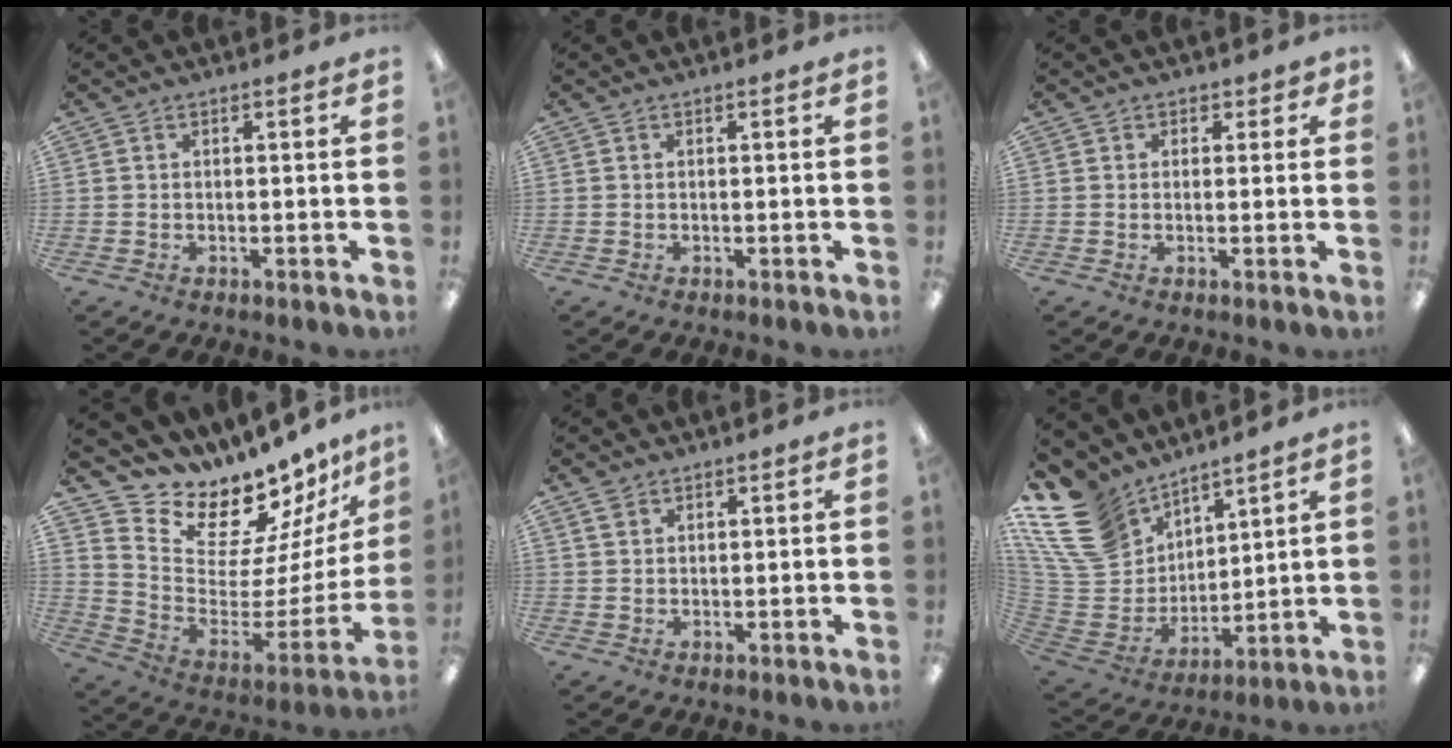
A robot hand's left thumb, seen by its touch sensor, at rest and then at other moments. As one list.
[{"total": 0.0}, {"total": 1.6, "force": [0.8, 1.4, 0.2], "torque": [0.011, -0.002, 0.011]}, {"total": 11.9, "force": [10.3, 5.5, 2.3], "torque": [-0.040, -0.128, 0.184]}, {"total": 2.2, "force": [1.8, 1.0, 0.7], "torque": [-0.017, -0.002, 0.035]}, {"total": 17.2, "force": [10.9, 11.4, 6.9], "torque": [-0.167, -0.060, 0.213]}]